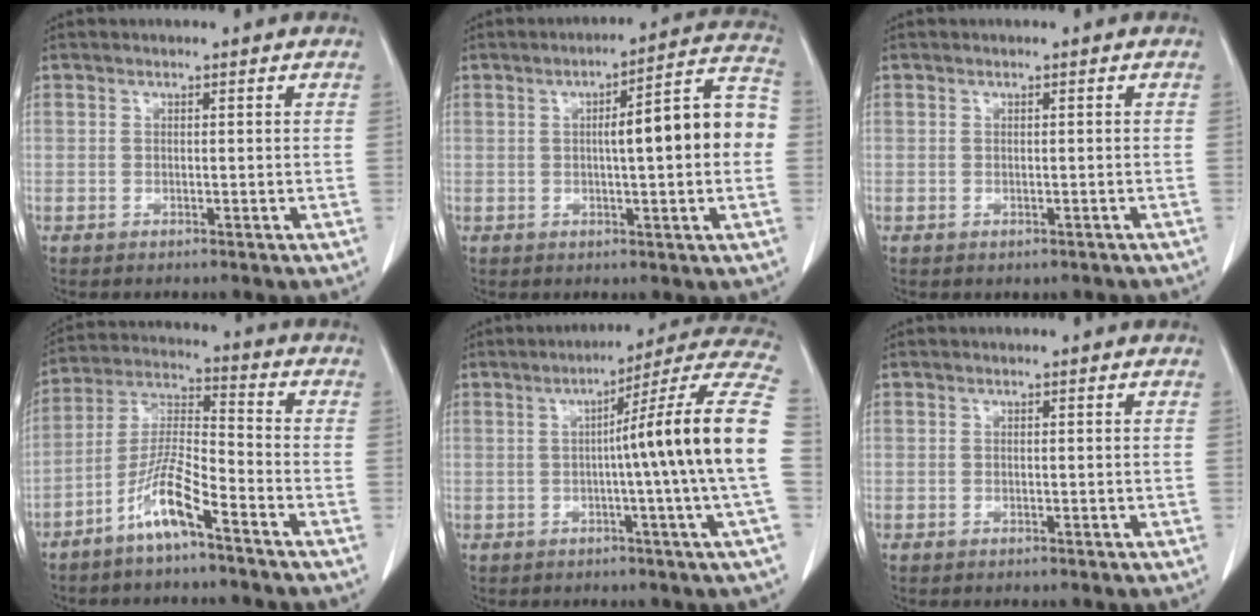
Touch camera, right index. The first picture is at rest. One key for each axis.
{"total": 12.4, "fx": 0.4, "fy": 1.4, "fz": 12.3, "tx": -0.161, "ty": 0.034, "tz": 0.002}
{"total": 1.0, "fx": -0.6, "fy": 0.8, "fz": 0.2, "tx": -0.003, "ty": 0.003, "tz": -0.004}
{"total": 8.9, "fx": -5.6, "fy": 0.8, "fz": 6.9, "tx": -0.148, "ty": -0.003, "tz": -0.114}
{"total": 17.2, "fx": -0.6, "fy": -2.7, "fz": 17.0, "tx": -0.217, "ty": 0.010, "tz": -0.023}
{"total": 0.0}